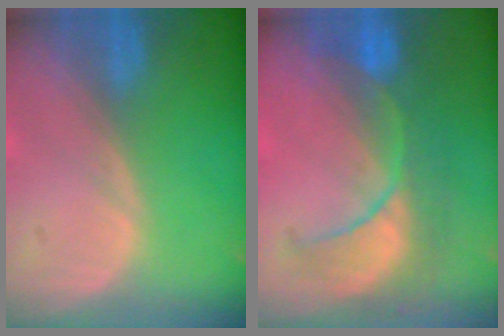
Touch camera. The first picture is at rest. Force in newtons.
{"total": 8.3, "press": 8.3, "slide": 0.8}